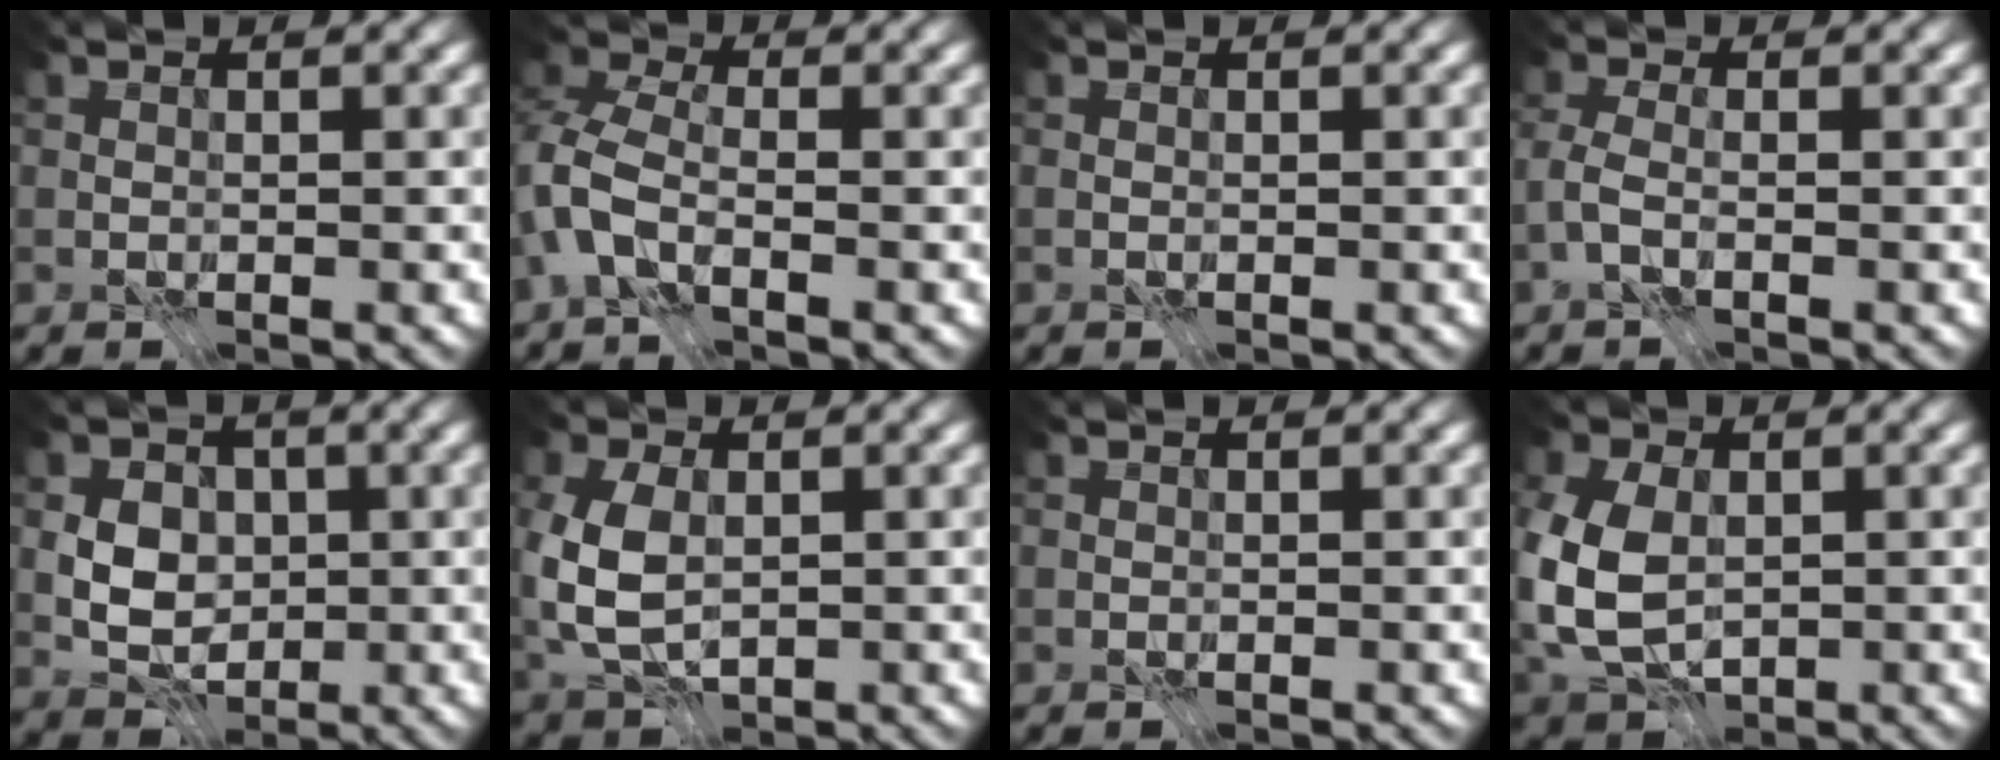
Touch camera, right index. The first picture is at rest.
{"total": 4.3, "force": [-2.1, 2.3, 3.0], "torque": [-0.077, 0.006, -0.057]}
{"total": 0.0}
{"total": 2.5, "force": [-1.4, 1.1, 1.7], "torque": [-0.046, 0.001, -0.033]}
{"total": 4.9, "force": [-0.3, 3.8, 3.1], "torque": [-0.039, 0.004, -0.015]}
{"total": 6.2, "force": [-0.2, 4.1, 4.6], "torque": [-0.118, -0.001, -0.003]}
{"total": 0.0}
{"total": 8.6, "force": [-0.5, 6.0, 6.1], "torque": [-0.159, -0.003, -0.016]}